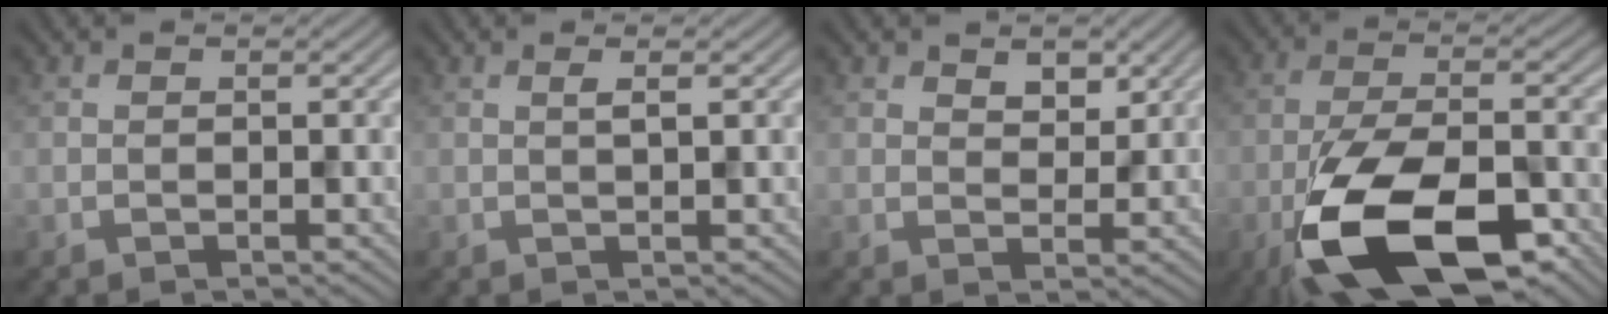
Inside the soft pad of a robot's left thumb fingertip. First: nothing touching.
{"total": 1.0, "force": [0.6, 0.0, 0.8], "torque": [-0.019, 0.003, 0.007]}
{"total": 2.9, "force": [2.0, 1.6, 1.4], "torque": [-0.023, -0.006, 0.036]}
{"total": 15.6, "force": [-7.7, 6.5, 11.9], "torque": [-0.234, -0.018, -0.150]}